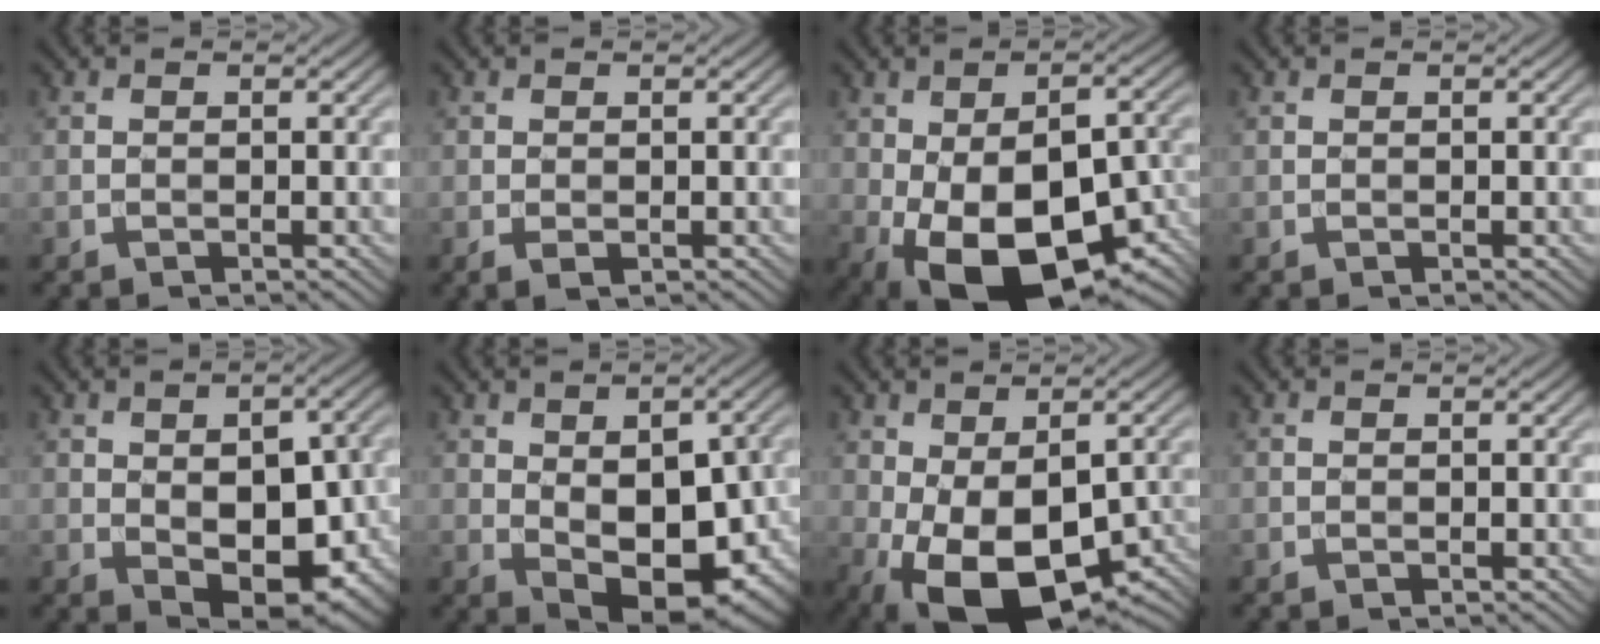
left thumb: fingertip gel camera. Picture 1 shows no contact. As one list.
[{"total": 1.4, "force": [-0.3, 0.8, 1.1], "torque": [-0.026, -0.006, -0.004]}, {"total": 18.1, "force": [-6.5, 9.7, 13.8], "torque": [-0.222, -0.038, -0.084]}, {"total": 0.0}, {"total": 11.5, "force": [-2.2, 6.5, 9.2], "torque": [-0.123, -0.014, -0.021]}, {"total": 12.8, "force": [-2.2, 7.2, 10.4], "torque": [-0.146, -0.018, -0.017]}, {"total": 14.8, "force": [-5.6, 7.8, 11.2], "torque": [-0.197, -0.044, -0.068]}, {"total": 0.0}]